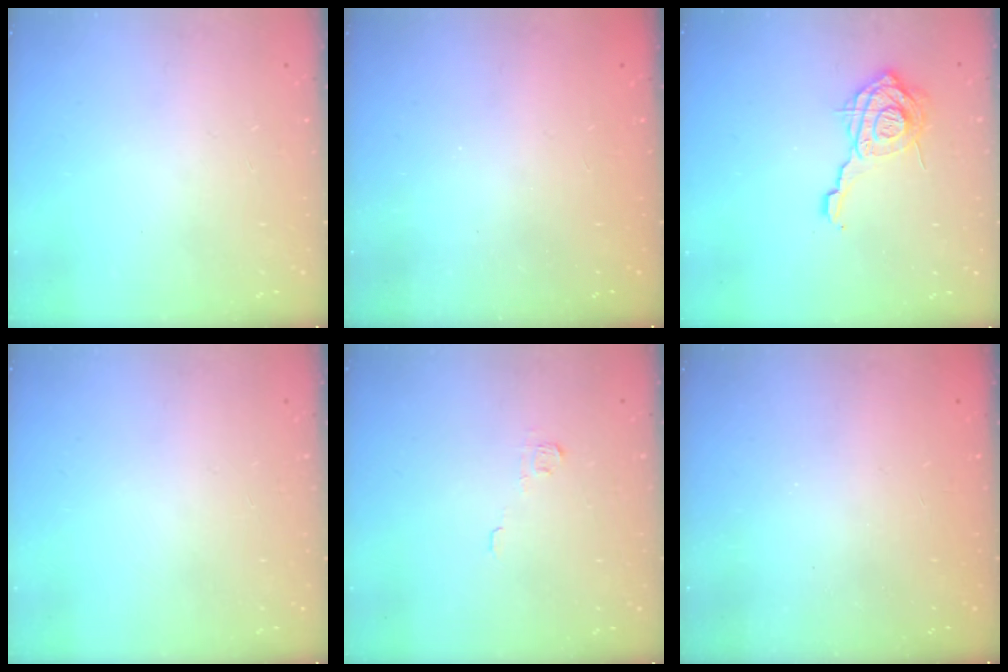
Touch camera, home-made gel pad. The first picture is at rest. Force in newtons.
{"total": 2.5, "press": 2.4, "slide": 0.7}
{"total": 15.5, "press": 15.3, "slide": 2.4}
{"total": 0.0}
{"total": 3.3, "press": 3.3, "slide": 0.4}
{"total": 2.3, "press": 2.2, "slide": 0.8}